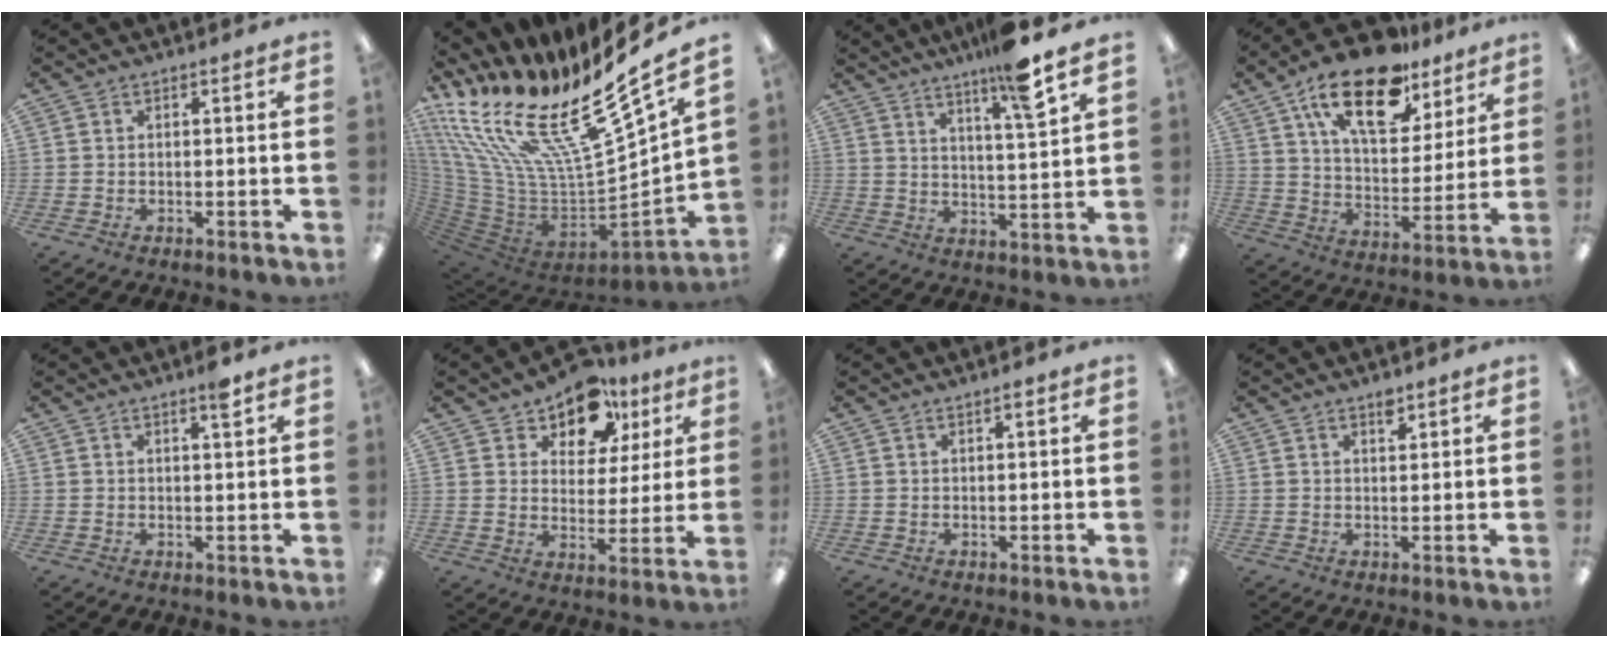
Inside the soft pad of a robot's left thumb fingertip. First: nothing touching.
{"total": 22.3, "force": [12.0, 6.4, 17.6], "torque": [-0.298, -0.094, 0.198]}
{"total": 10.9, "force": [7.9, 0.6, 7.4], "torque": [-0.116, -0.044, 0.125]}
{"total": 21.1, "force": [13.8, 9.7, 12.7], "torque": [-0.216, -0.062, 0.237]}
{"total": 3.1, "force": [2.3, 0.3, 2.2], "torque": [-0.033, -0.006, 0.035]}
{"total": 12.2, "force": [8.9, 7.0, 4.5], "torque": [-0.082, -0.047, 0.165]}
{"total": 1.3, "force": [1.0, 0.2, 0.8], "torque": [-0.017, 0.001, 0.017]}
{"total": 2.5, "force": [2.0, 1.0, 1.1], "torque": [-0.008, -0.008, 0.033]}